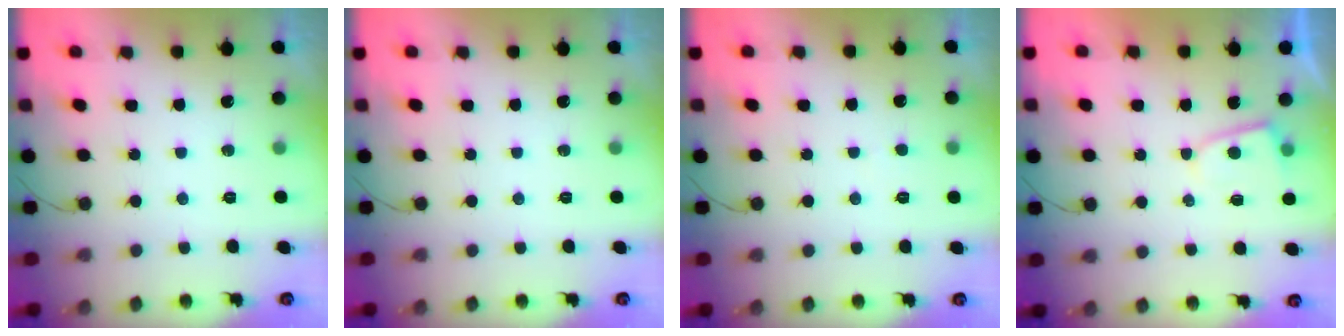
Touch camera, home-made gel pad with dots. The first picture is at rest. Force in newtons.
{"total": 0.0}
{"total": 1.6, "press": 1.6, "slide": 0.2}
{"total": 3.3, "press": 3.3, "slide": 0.1}